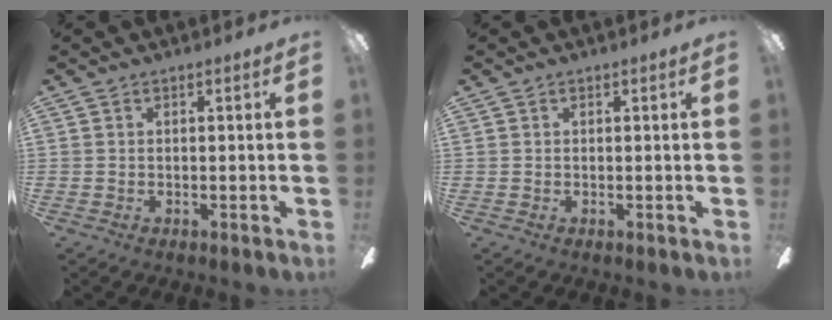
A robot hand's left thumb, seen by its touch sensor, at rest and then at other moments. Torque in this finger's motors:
{"motor_torque": [0.00, 0.00, -0.16, -0.04, 0.00]}